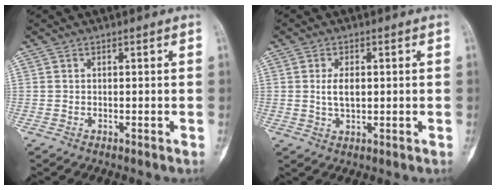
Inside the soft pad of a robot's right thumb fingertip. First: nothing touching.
{"total": 3.8, "force": [0.4, 1.9, 3.3], "torque": [-0.055, -0.003, 0.008]}